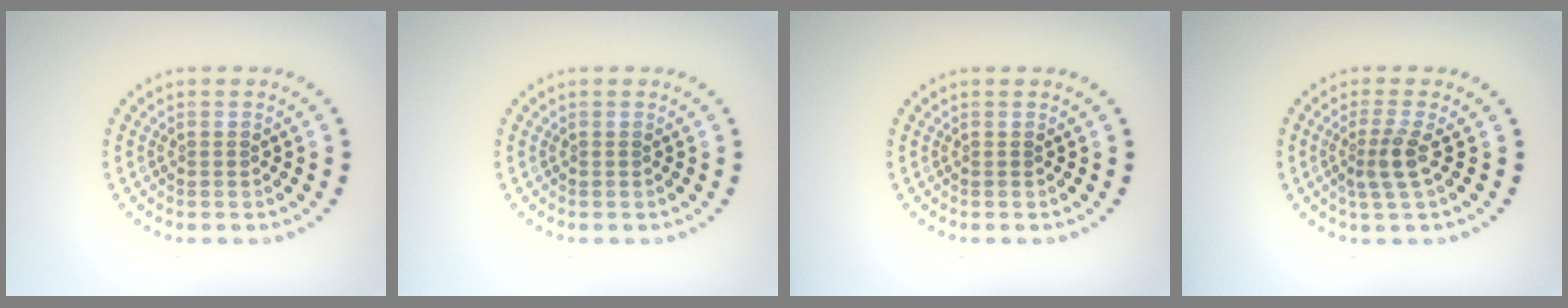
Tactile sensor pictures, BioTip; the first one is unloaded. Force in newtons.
{"total": 0.0}
{"total": 0.0}
{"total": 2.3, "press": 1.7, "slide": 1.5}